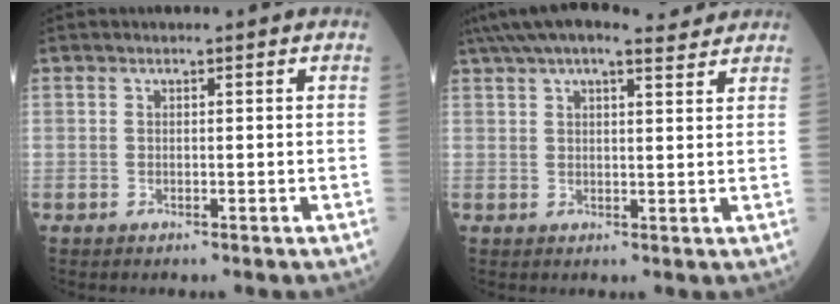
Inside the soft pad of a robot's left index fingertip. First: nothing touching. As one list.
[{"total": 12.2, "force": [10.4, 2.7, 5.8], "torque": [-0.109, 0.045, 0.152]}]